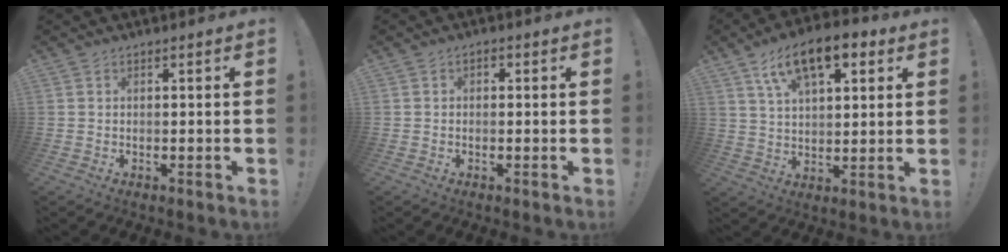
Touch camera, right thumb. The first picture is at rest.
{"total": 1.0, "force": [-0.6, 0.7, 0.5], "torque": [-0.007, 0.004, -0.012]}
{"total": 14.6, "force": [7.8, 6.9, 10.2], "torque": [-0.163, -0.025, 0.137]}